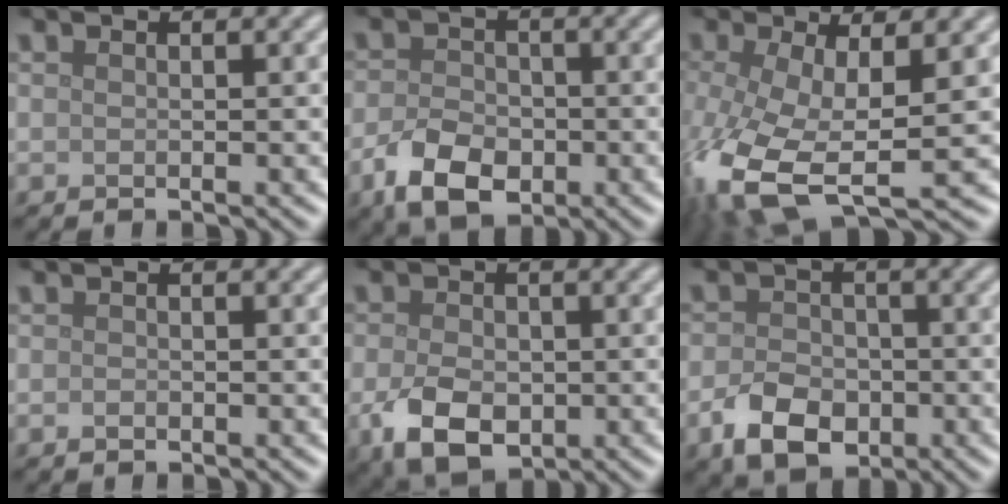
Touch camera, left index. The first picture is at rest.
{"total": 5.3, "force": [-2.4, 3.5, 3.2], "torque": [-0.065, -0.004, -0.048]}
{"total": 10.5, "force": [-2.3, 4.7, 9.1], "torque": [-0.211, -0.032, -0.037]}
{"total": 0.6, "force": [-0.2, 0.4, 0.3], "torque": [-0.006, -0.002, -0.005]}
{"total": 6.0, "force": [-1.8, 4.1, 4.1], "torque": [-0.086, -0.013, -0.033]}
{"total": 5.0, "force": [-2.0, 3.5, 2.9], "torque": [-0.054, -0.005, -0.041]}